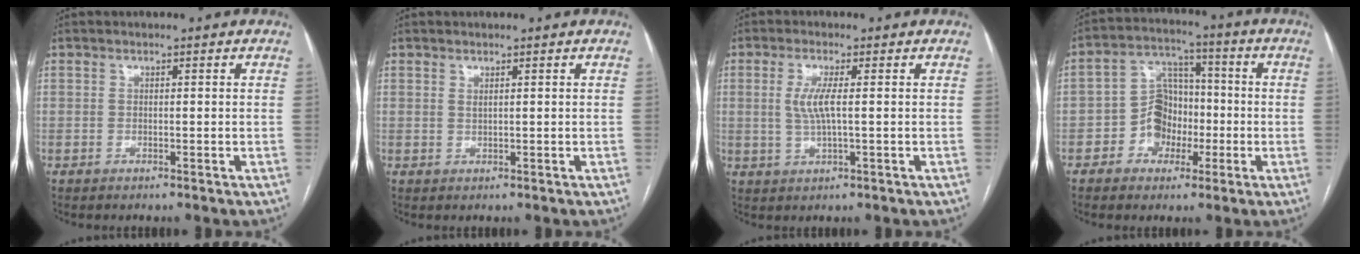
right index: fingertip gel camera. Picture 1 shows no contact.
{"total": 0.5, "force": [0.4, 0.1, 0.4], "torque": [-0.009, -0.003, 0.008]}
{"total": 4.1, "force": [0.5, 0.4, 4.0], "torque": [-0.088, -0.003, 0.009]}
{"total": 7.9, "force": [-2.4, 6.5, 3.7], "torque": [-0.072, 0.032, -0.040]}